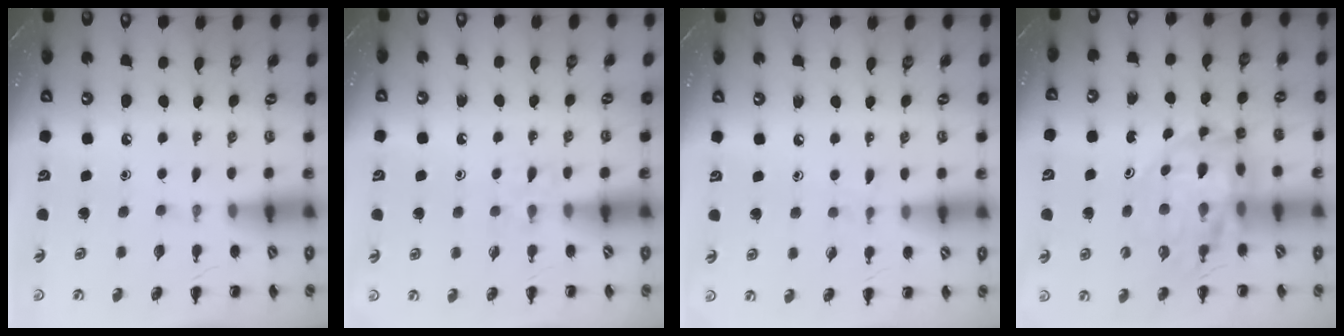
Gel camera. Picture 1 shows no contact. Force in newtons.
{"total": 2.2, "press": 2.0, "slide": 1.0}
{"total": 4.7, "press": 4.4, "slide": 1.7}
{"total": 12.6, "press": 12.0, "slide": 3.8}